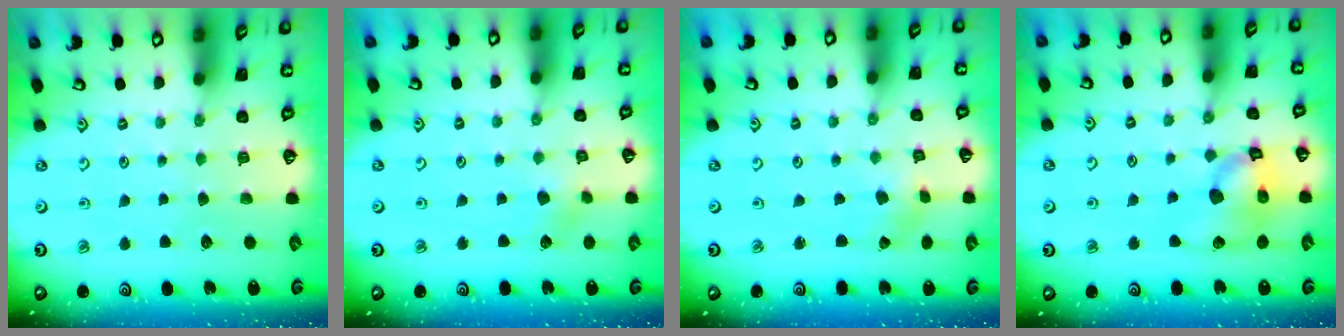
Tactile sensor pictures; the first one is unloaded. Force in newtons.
{"total": 2.5, "press": 2.5, "slide": 0.3}
{"total": 0.8, "press": 0.8, "slide": 0.1}
{"total": 13.3, "press": 13.2, "slide": 1.8}